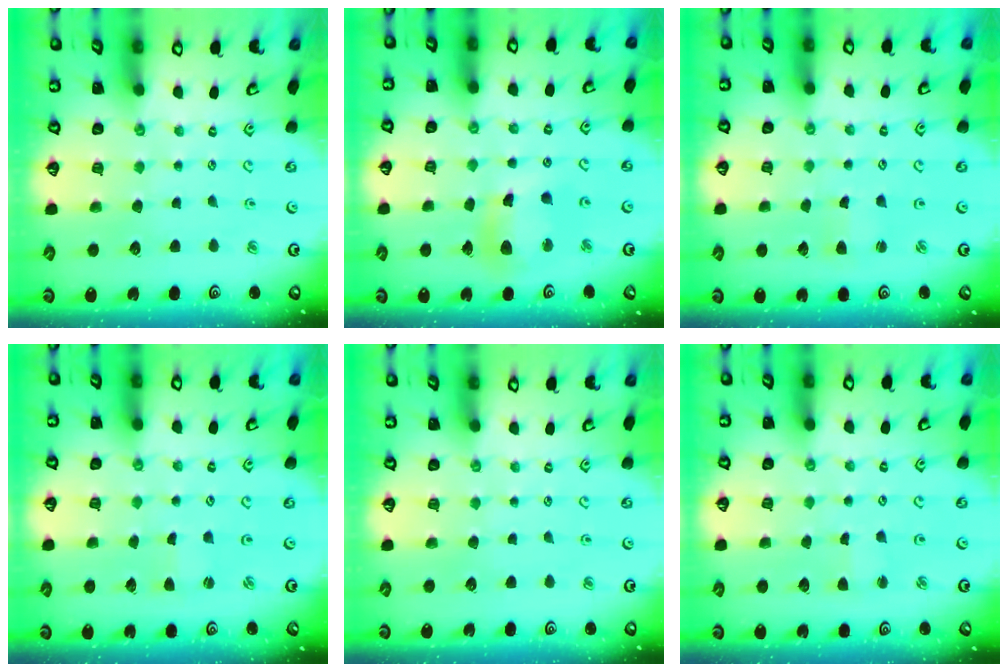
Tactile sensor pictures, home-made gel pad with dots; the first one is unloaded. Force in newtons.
{"total": 11.1, "press": 11.1, "slide": 1.3}
{"total": 2.2, "press": 2.2, "slide": 0.3}
{"total": 1.0, "press": 1.0, "slide": 0.2}
{"total": 0.0}
{"total": 1.7, "press": 1.7, "slide": 0.1}